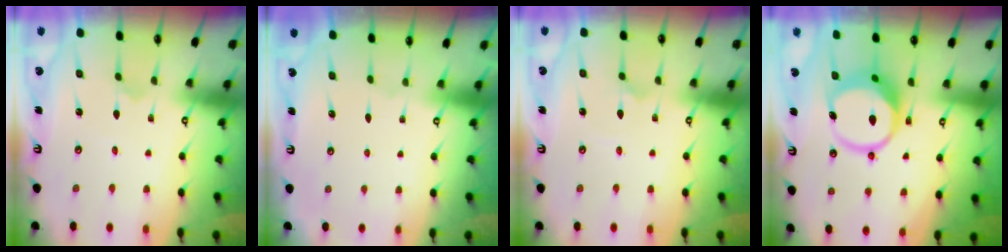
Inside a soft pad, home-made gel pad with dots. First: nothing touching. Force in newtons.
{"total": 0.0}
{"total": 2.2, "press": 2.2, "slide": 0.1}
{"total": 11.6, "press": 11.5, "slide": 1.3}